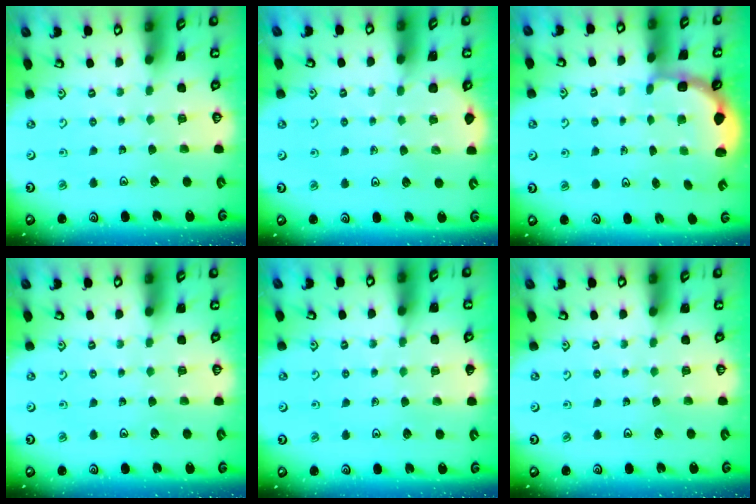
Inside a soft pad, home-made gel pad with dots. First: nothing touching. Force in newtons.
{"total": 1.4, "press": 1.4, "slide": 0.1}
{"total": 2.9, "press": 2.5, "slide": 1.4}
{"total": 0.0}
{"total": 3.9, "press": 3.8, "slide": 0.6}
{"total": 0.0}